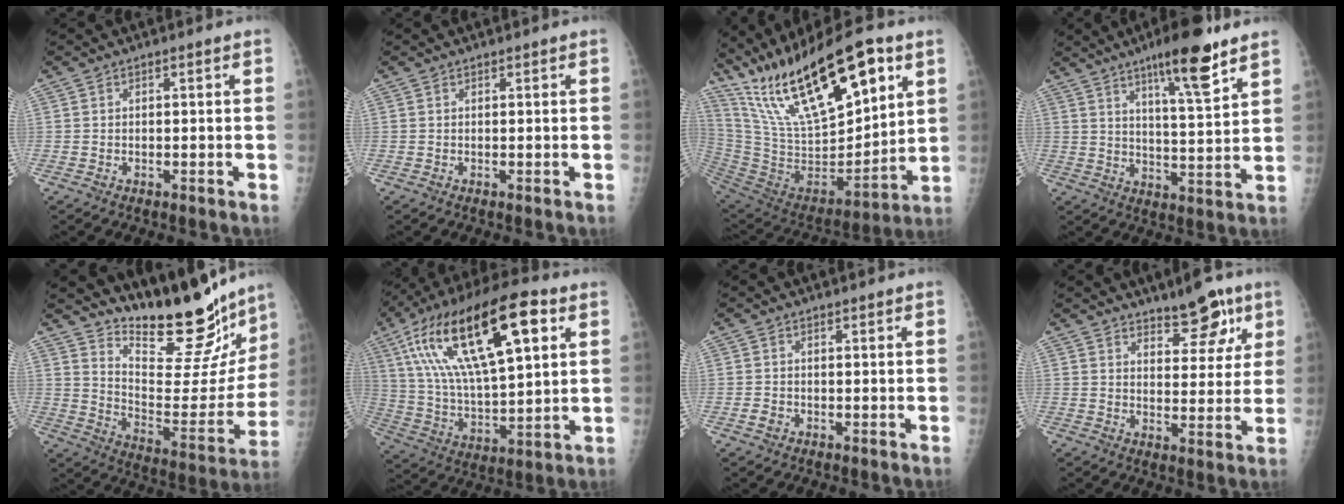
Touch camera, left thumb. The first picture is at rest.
{"total": 0.0}
{"total": 28.9, "force": [16.2, 10.6, 21.5], "torque": [-0.350, -0.044, 0.298]}
{"total": 12.6, "force": [8.1, 1.9, 9.4], "torque": [-0.139, -0.049, 0.127]}
{"total": 23.9, "force": [20.4, 6.6, 10.5], "torque": [-0.115, -0.143, 0.297]}
{"total": 26.7, "force": [10.8, 10.1, 22.2], "torque": [-0.389, -0.002, 0.190]}
{"total": 1.2, "force": [-0.2, 1.0, 0.5], "torque": [-0.005, 0.001, -0.002]}
{"total": 9.1, "force": [6.2, 3.9, 5.4], "torque": [-0.042, -0.037, 0.090]}